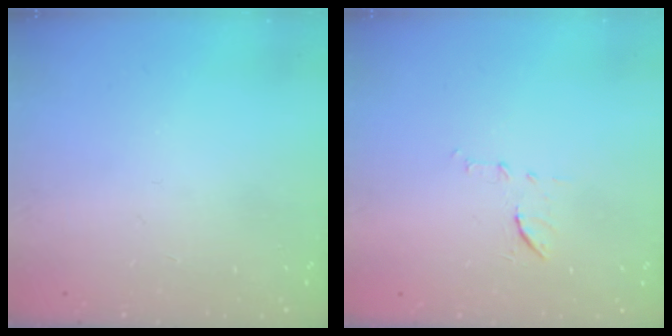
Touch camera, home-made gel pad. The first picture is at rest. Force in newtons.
{"total": 6.1, "press": 5.9, "slide": 1.5}